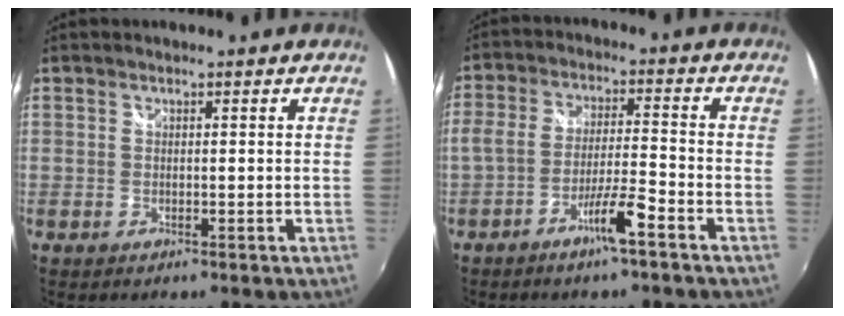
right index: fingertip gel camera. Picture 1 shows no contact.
{"total": 7.1, "force": [-4.4, 0.0, 5.6], "torque": [-0.112, 0.000, -0.080]}